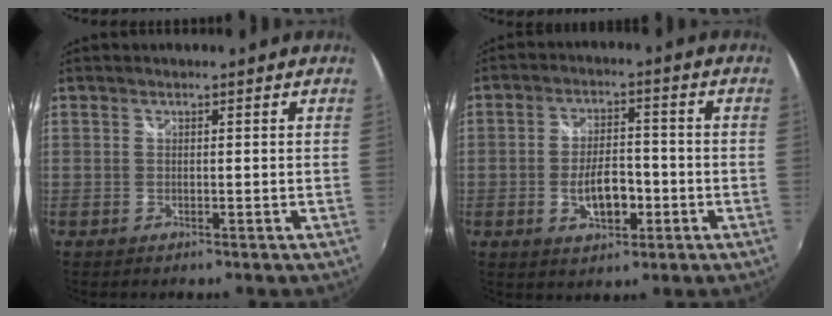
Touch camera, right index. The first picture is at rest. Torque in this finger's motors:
{"motor_torque": [0.28, -0.15, 0.25, 0.08]}